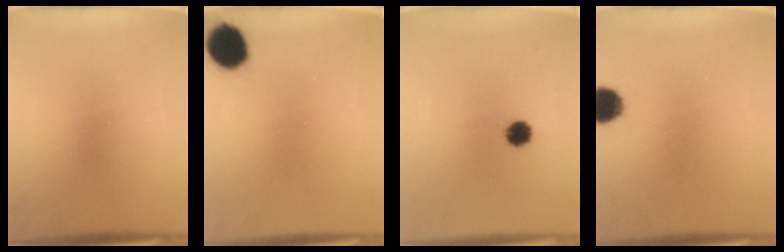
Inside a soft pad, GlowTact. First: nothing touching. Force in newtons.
{"total": 9.7}
{"total": 3.8}
{"total": 6.5}